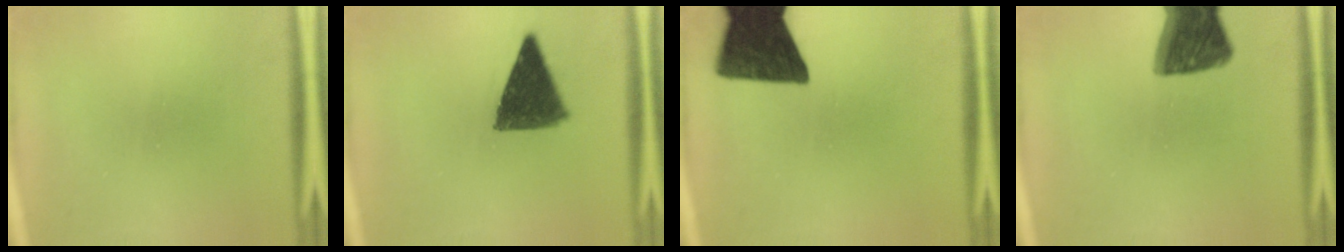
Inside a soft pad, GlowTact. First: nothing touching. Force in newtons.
{"total": 9.1}
{"total": 15.7}
{"total": 12.8}